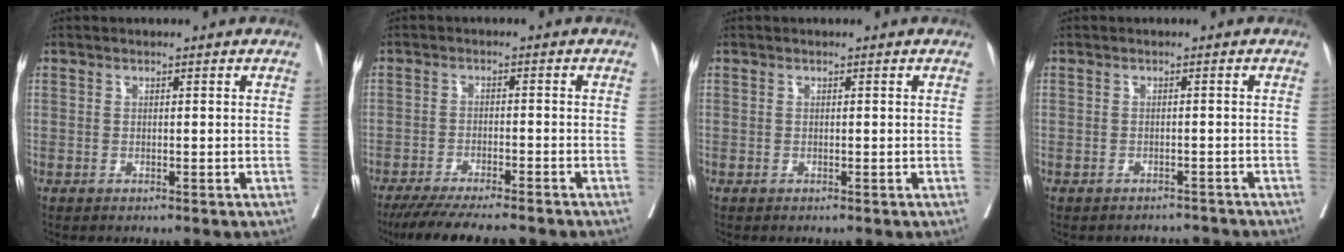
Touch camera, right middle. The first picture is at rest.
{"total": 11.9, "force": [-10.3, 1.2, 5.8], "torque": [-0.081, -0.025, -0.153]}
{"total": 0.0}
{"total": 2.8, "force": [-2.6, 0.7, -0.6], "torque": [0.011, -0.001, -0.038]}